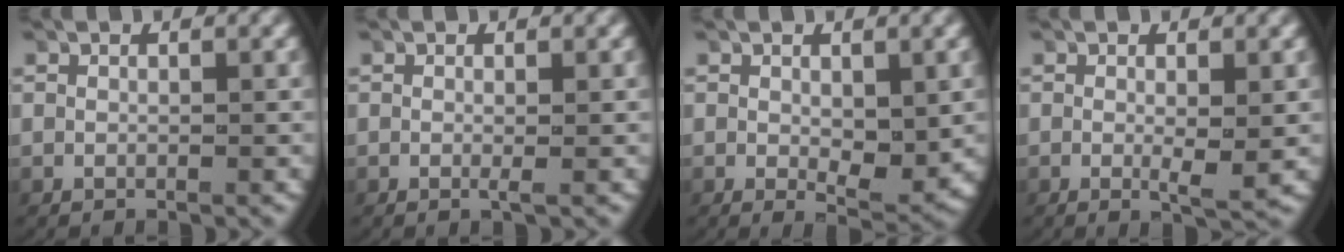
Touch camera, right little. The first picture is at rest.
{"total": 0.6, "force": [-0.1, 0.0, 0.6], "torque": [-0.013, -0.003, -0.003]}
{"total": 2.4, "force": [0.1, 1.0, 2.2], "torque": [-0.038, -0.022, 0.011]}
{"total": 2.0, "force": [-0.1, 0.3, 2.0], "torque": [-0.041, -0.013, 0.001]}